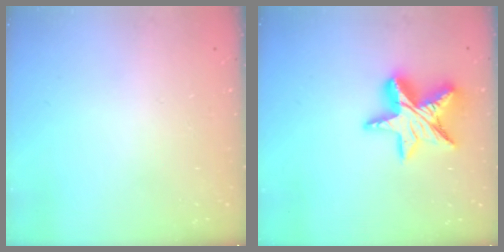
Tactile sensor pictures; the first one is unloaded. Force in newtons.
{"total": 15.8, "press": 15.7, "slide": 1.4}